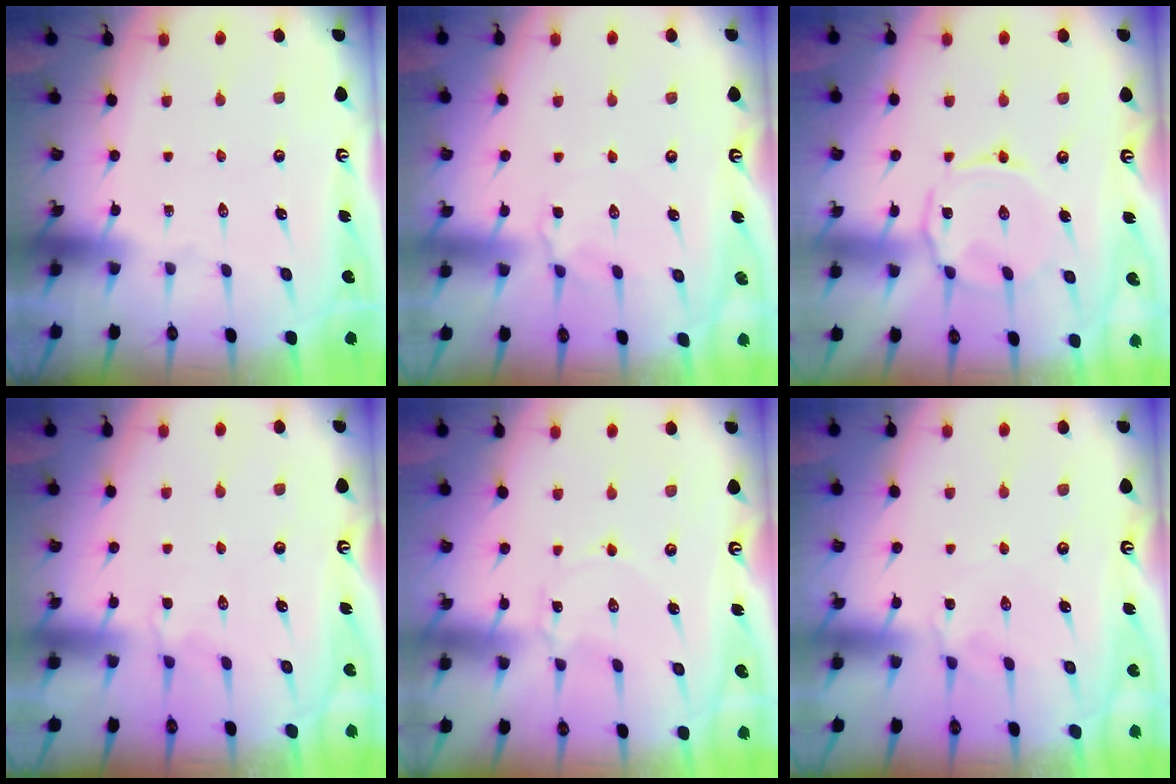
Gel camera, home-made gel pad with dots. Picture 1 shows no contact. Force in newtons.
{"total": 2.8, "press": 2.7, "slide": 0.5}
{"total": 5.2, "press": 5.2, "slide": 0.4}
{"total": 2.2, "press": 1.7, "slide": 1.4}
{"total": 1.0, "press": 1.0, "slide": 0.1}
{"total": 3.1, "press": 3.1, "slide": 0.6}